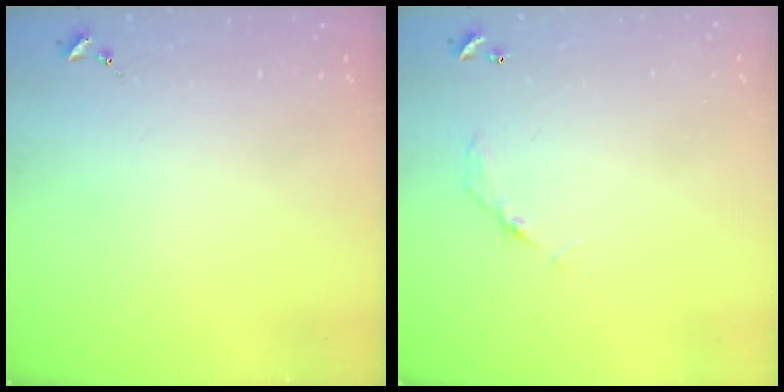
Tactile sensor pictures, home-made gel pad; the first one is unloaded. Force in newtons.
{"total": 5.0, "press": 5.0, "slide": 0.3}